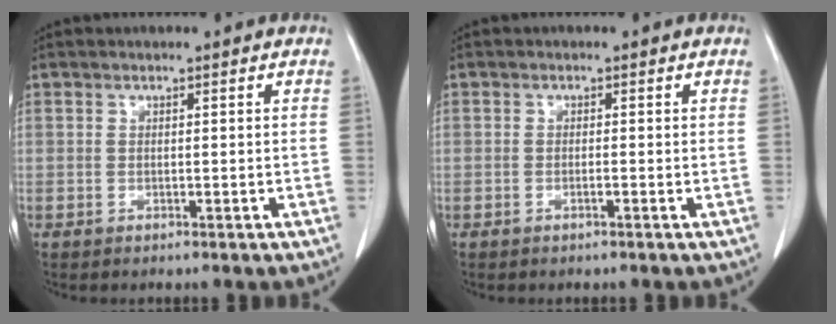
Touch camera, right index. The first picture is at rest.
{"total": 0.7, "force": [-0.3, -0.1, 0.6], "torque": [-0.013, 0.000, -0.004]}